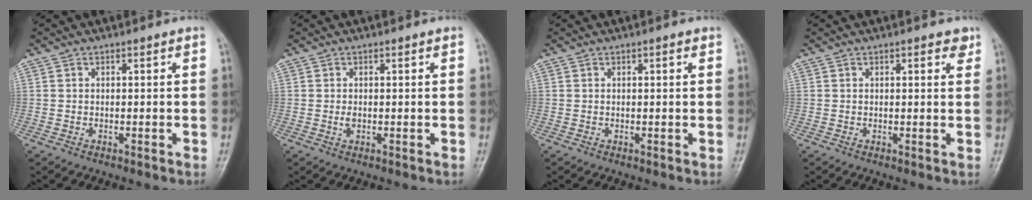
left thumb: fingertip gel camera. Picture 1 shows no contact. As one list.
[{"total": 1.1, "force": [0.0, 0.7, 0.8], "torque": [-0.014, -0.001, 0.001]}, {"total": 0.8, "force": [0.4, 0.2, 0.6], "torque": [-0.010, 0.000, 0.005]}, {"total": 2.3, "force": [1.4, 1.0, 1.5], "torque": [-0.008, -0.005, 0.015]}]